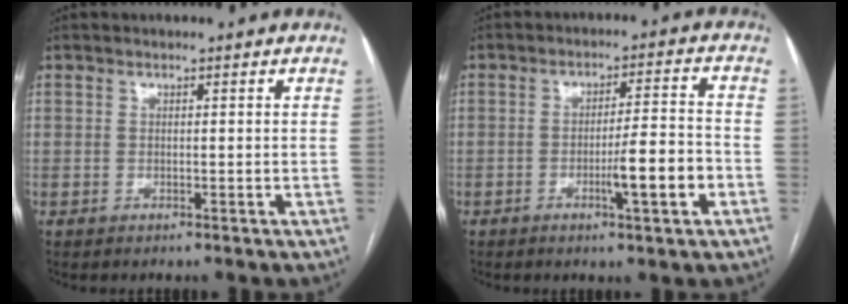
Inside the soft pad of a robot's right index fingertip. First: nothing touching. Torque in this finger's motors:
{"motor_torque": [1.15, -0.57, 0.72, 0.15]}